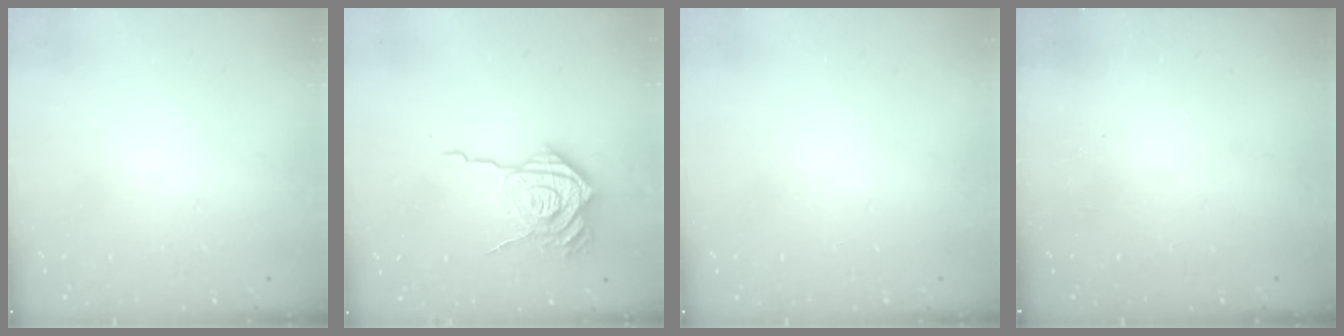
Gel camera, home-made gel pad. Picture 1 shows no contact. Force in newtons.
{"total": 19.3, "press": 19.2, "slide": 2.0}
{"total": 0.0}
{"total": 2.4, "press": 2.2, "slide": 0.8}